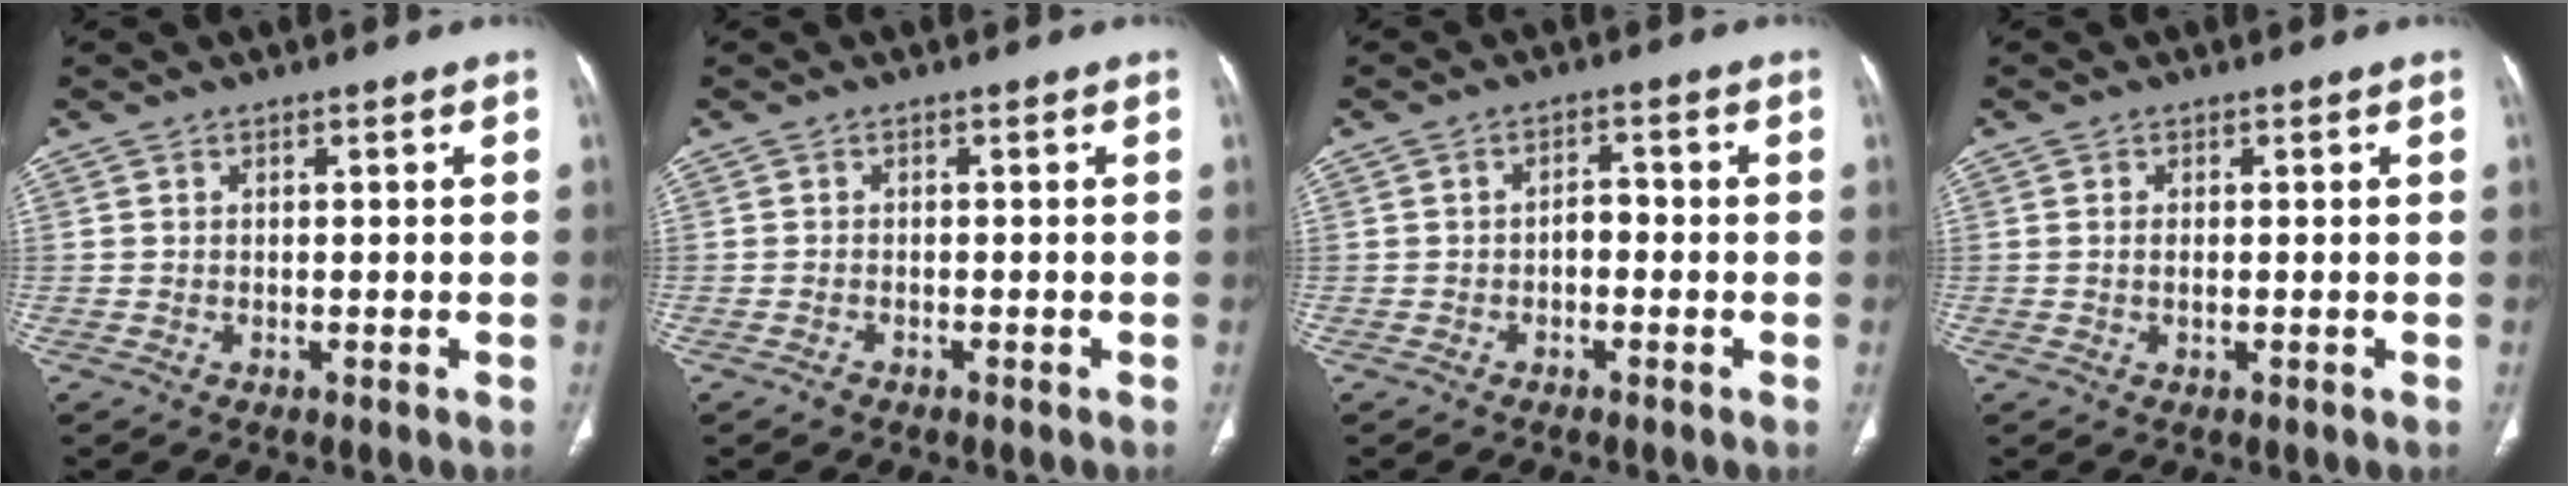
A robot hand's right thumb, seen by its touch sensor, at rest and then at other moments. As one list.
[{"total": 0.8, "force": [-0.7, 0.5, 0.2], "torque": [-0.008, 0.003, -0.013]}, {"total": 2.4, "force": [-0.7, 1.5, 1.7], "torque": [-0.018, 0.014, -0.018]}, {"total": 1.1, "force": [0.0, 0.4, 1.0], "torque": [-0.023, -0.001, 0.003]}]